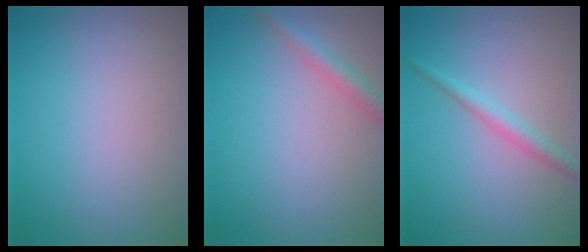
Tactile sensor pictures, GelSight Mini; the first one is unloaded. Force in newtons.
{"total": 2.2, "press": 2.2, "slide": 0.1}
{"total": 1.8, "press": 1.8, "slide": 0.1}